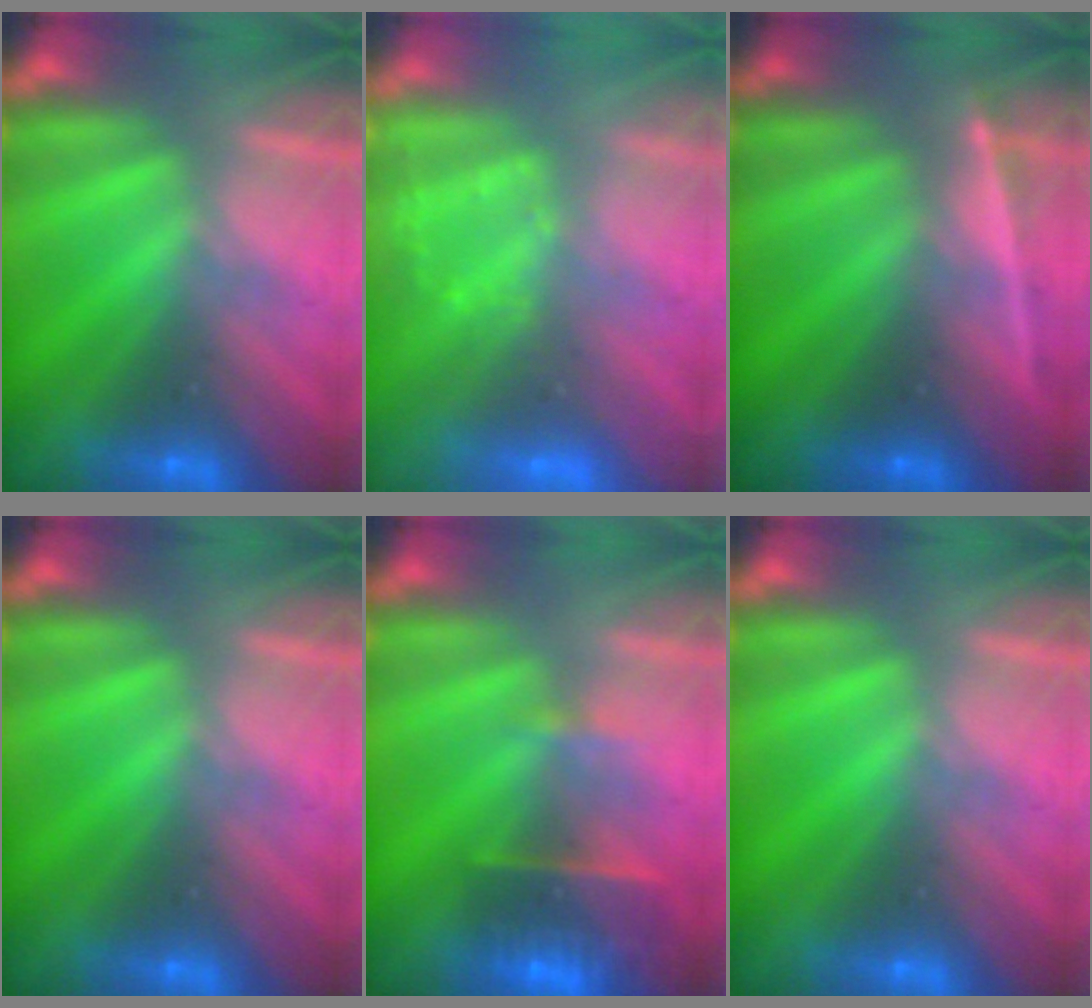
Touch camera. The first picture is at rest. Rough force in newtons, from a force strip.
{"total": 3.0}
{"total": 4.7}
{"total": 0.0}
{"total": 7.7}
{"total": 0.0}